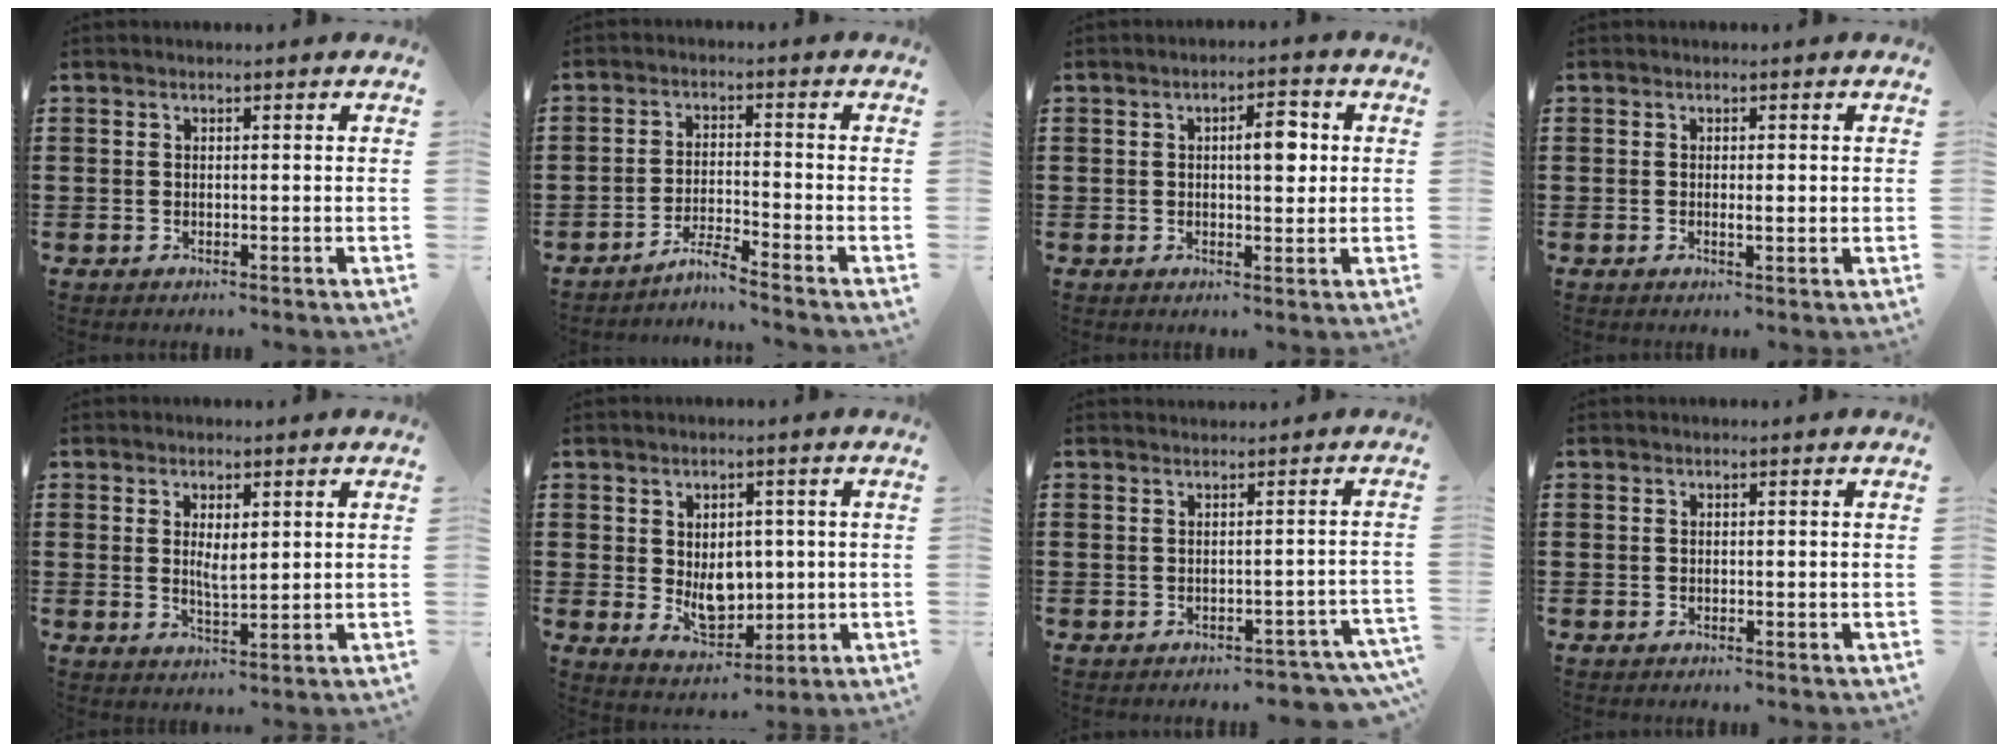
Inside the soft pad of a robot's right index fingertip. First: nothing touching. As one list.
[{"total": 3.3, "force": [-3.1, -0.5, 0.9], "torque": [-0.026, -0.004, -0.065]}, {"total": 4.6, "force": [0.8, 1.6, 4.2], "torque": [-0.067, 0.004, 0.007]}, {"total": 1.3, "force": [-0.1, 0.3, 1.2], "torque": [-0.022, 0.000, -0.001]}, {"total": 3.2, "force": [0.8, 1.1, 2.9], "torque": [-0.050, -0.002, 0.012]}, {"total": 6.2, "force": [0.1, 4.4, 4.4], "torque": [-0.055, -0.001, 0.000]}, {"total": 1.1, "force": [-1.1, 0.1, 0.4], "torque": [-0.012, -0.003, -0.021]}, {"total": 0.0}]